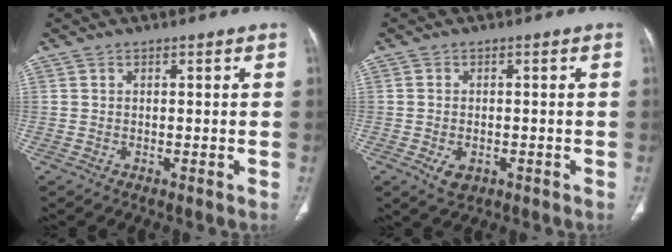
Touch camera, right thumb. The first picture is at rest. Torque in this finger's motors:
{"motor_torque": [-0.26, -0.14, -0.29, 0.18, -0.01]}